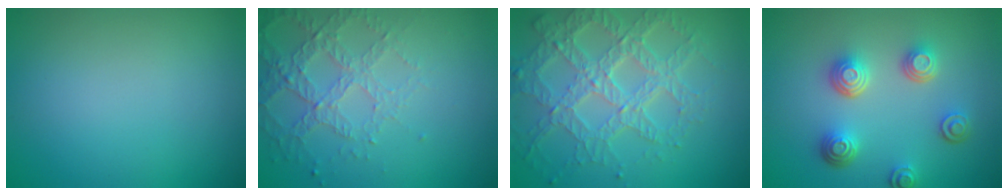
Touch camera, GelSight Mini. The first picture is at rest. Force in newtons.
{"total": 4.1, "press": 3.0, "slide": 2.9}
{"total": 7.0, "press": 5.1, "slide": 4.8}
{"total": 4.3, "press": 3.3, "slide": 2.7}